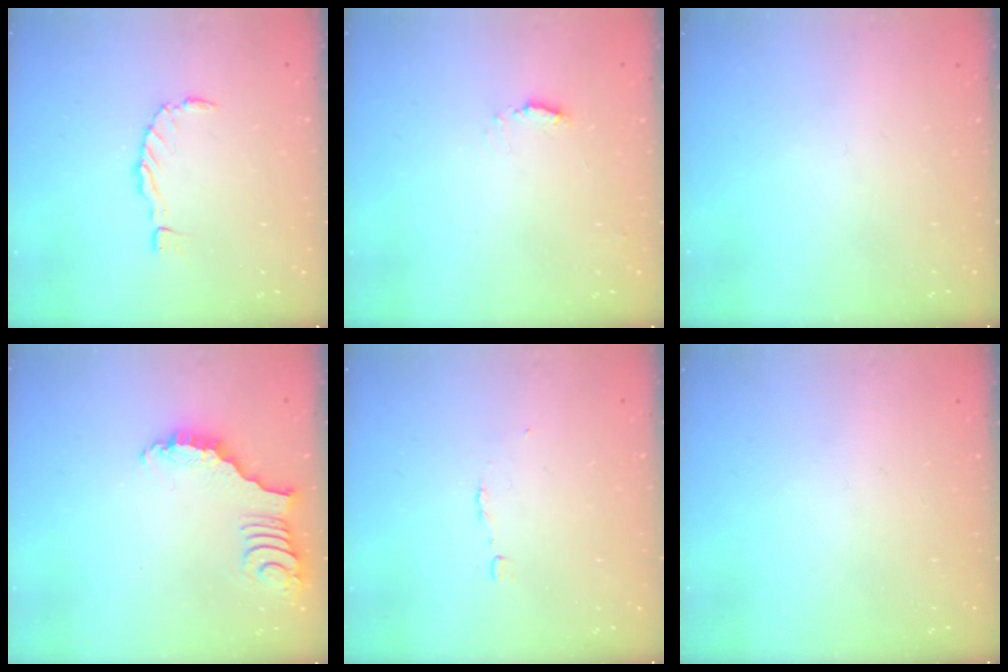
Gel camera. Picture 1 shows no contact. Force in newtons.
{"total": 4.7, "press": 4.7, "slide": 0.6}
{"total": 0.0}
{"total": 2.7, "press": 2.7, "slide": 0.4}
{"total": 2.7, "press": 2.7, "slide": 0.2}
{"total": 0.0}